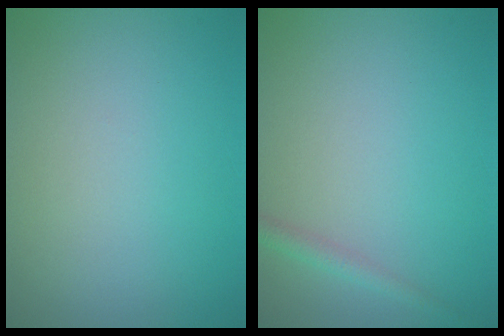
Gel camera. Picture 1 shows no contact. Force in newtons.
{"total": 1.3, "press": 1.3, "slide": 0.0}